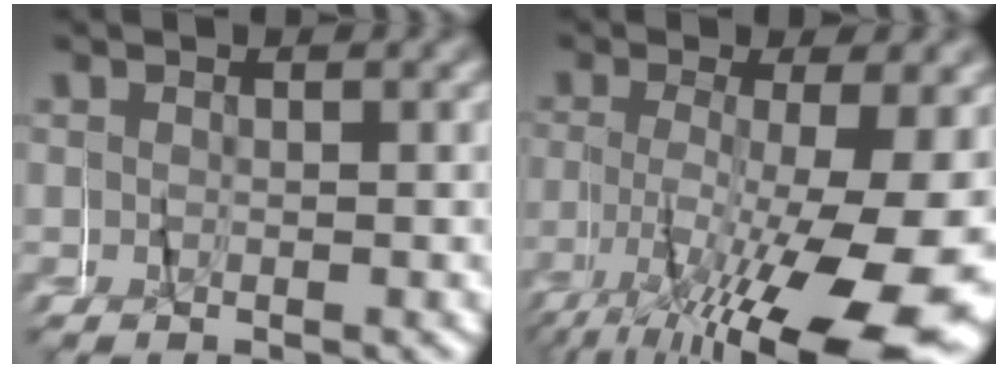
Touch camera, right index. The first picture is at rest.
{"total": 10.7, "force": [-3.9, 3.0, 9.6], "torque": [-0.143, -0.022, -0.046]}